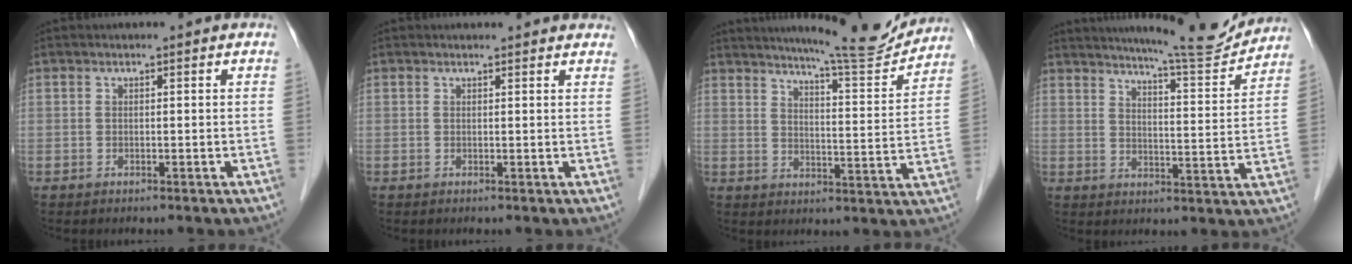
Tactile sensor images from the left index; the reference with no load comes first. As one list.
[{"total": 4.6, "force": [4.3, 1.0, 1.3], "torque": [-0.014, 0.012, 0.039]}, {"total": 14.2, "force": [13.3, 0.0, 5.0], "torque": [-0.074, -0.026, 0.176]}, {"total": 13.6, "force": [12.9, 0.0, 4.5], "torque": [-0.068, -0.022, 0.171]}]